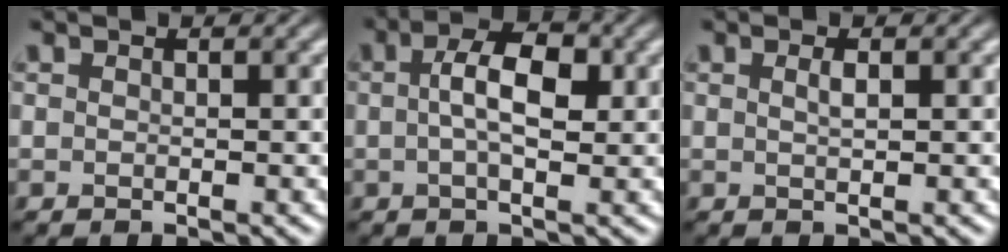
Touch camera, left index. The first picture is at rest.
{"total": 4.5, "force": [0.4, 2.0, 4.0], "torque": [-0.074, 0.006, 0.002]}
{"total": 1.0, "force": [0.3, 0.3, 0.9], "torque": [-0.015, 0.003, 0.005]}